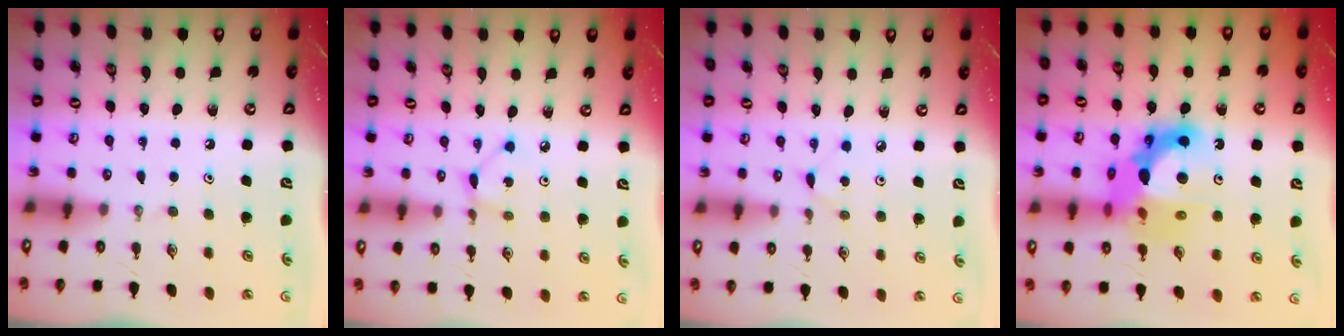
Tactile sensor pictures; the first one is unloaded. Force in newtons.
{"total": 2.5, "press": 2.5, "slide": 0.1}
{"total": 2.7, "press": 2.7, "slide": 0.4}
{"total": 17.5, "press": 17.5, "slide": 1.4}